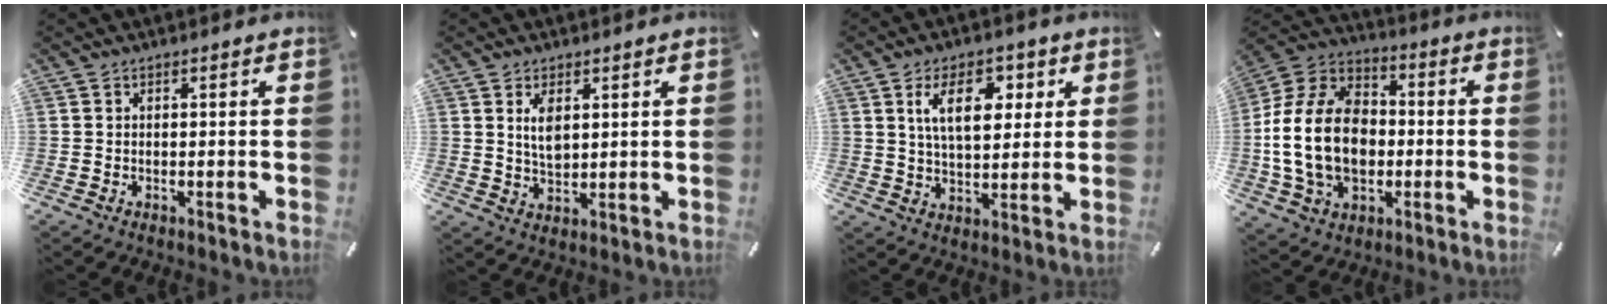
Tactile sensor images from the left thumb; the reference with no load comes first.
{"total": 5.0, "force": [1.7, 3.0, 3.6], "torque": [-0.069, -0.005, 0.025]}
{"total": 11.5, "force": [4.4, 6.7, 8.2], "torque": [-0.128, -0.001, 0.073]}
{"total": 19.7, "force": [-2.1, 14.7, 13.0], "torque": [-0.296, 0.018, -0.039]}